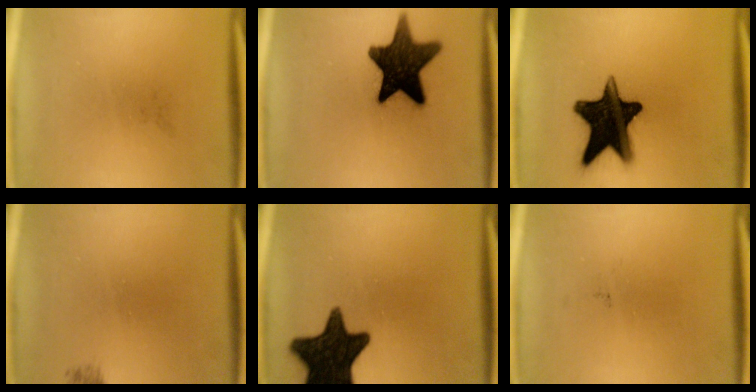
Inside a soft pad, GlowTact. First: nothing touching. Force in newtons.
{"total": 16.1}
{"total": 18.2}
{"total": 0.7}
{"total": 15.9}
{"total": 0.0}